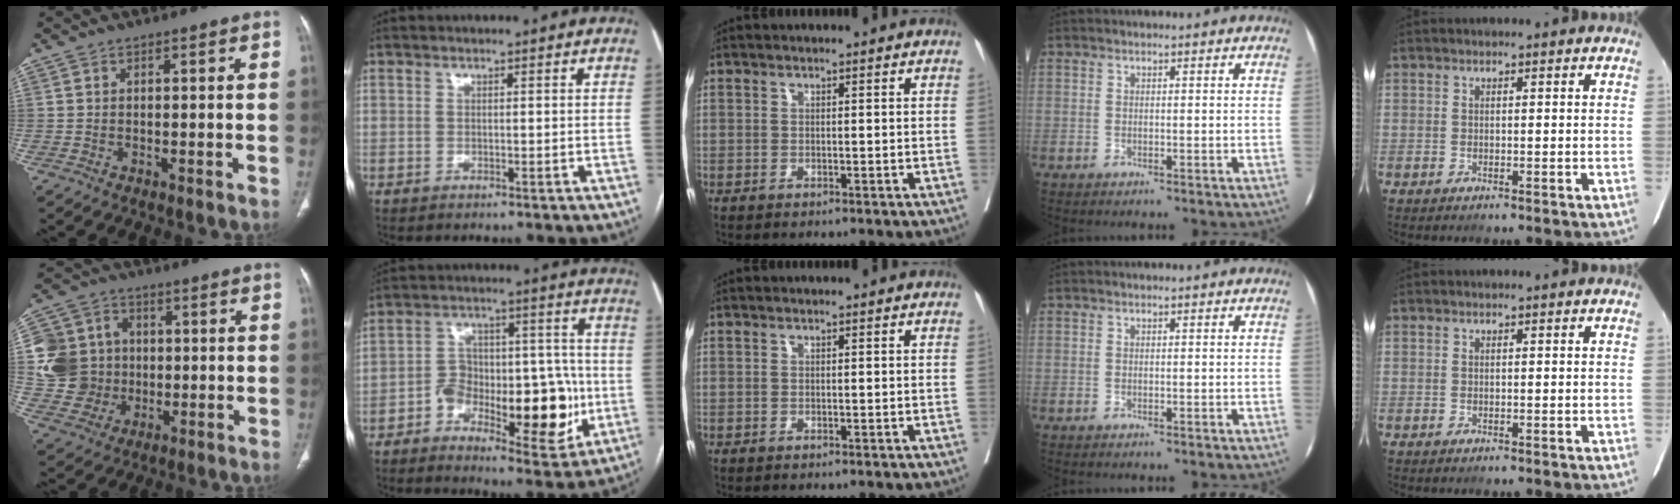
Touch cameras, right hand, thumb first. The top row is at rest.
{"thumb": {"total": 13.6, "force": [0.3, 12.5, 5.3], "torque": [-0.081, 0.017, 0.013]}, "index": {"total": 15.3, "force": [-4.4, 6.7, 13.0], "torque": [-0.186, 0.030, -0.059]}}